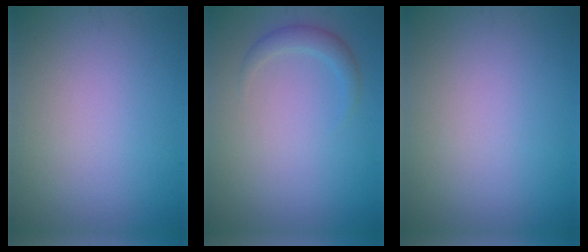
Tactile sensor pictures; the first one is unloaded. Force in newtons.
{"total": 1.6, "press": 1.6, "slide": 0.1}
{"total": 0.0}